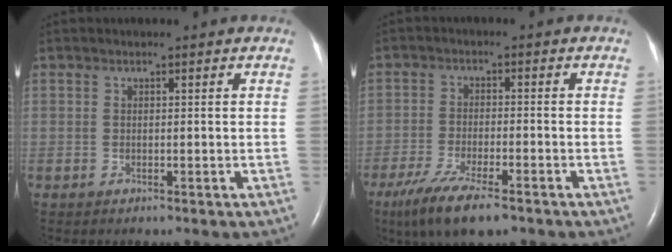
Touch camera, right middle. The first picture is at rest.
{"total": 9.8, "force": [-6.8, 2.0, 6.8], "torque": [-0.127, -0.023, -0.111]}